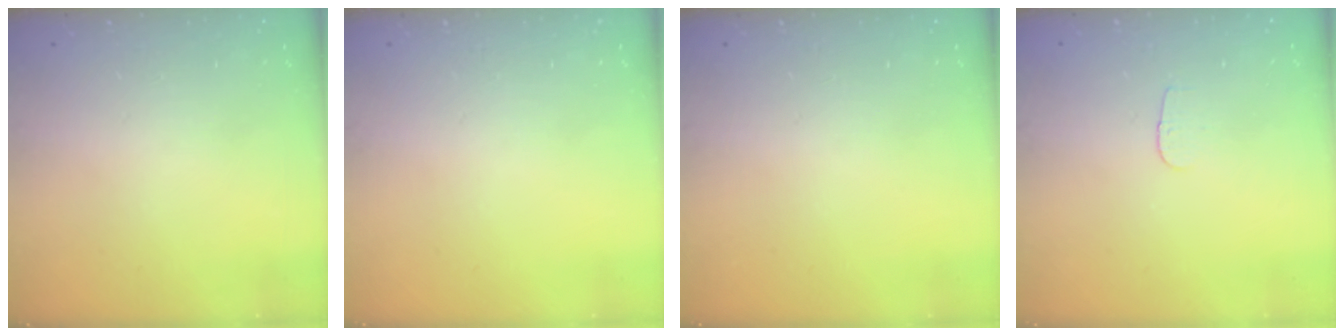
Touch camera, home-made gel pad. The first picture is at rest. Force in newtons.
{"total": 0.0}
{"total": 0.0}
{"total": 2.9, "press": 2.8, "slide": 0.3}